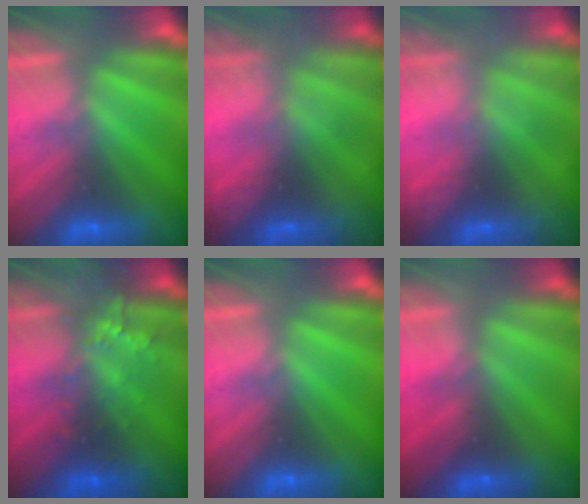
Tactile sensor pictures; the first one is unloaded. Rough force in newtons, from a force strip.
{"total": 1.4}
{"total": 1.4}
{"total": 6.0}
{"total": 0.0}
{"total": 2.0}